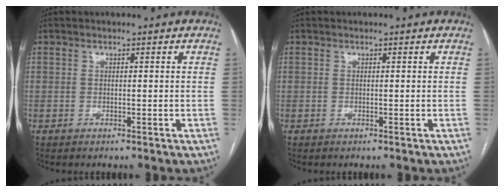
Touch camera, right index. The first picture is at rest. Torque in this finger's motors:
{"motor_torque": [0.00, 0.00, 0.00, 0.00]}